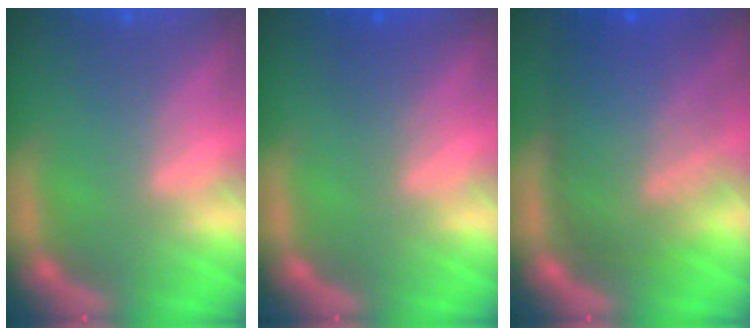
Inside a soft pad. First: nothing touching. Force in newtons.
{"total": 1.5}
{"total": 9.5}